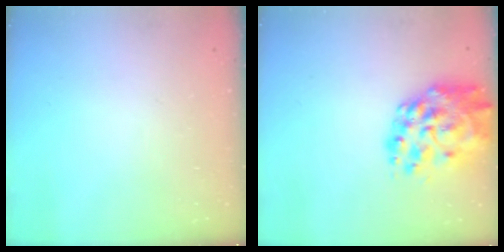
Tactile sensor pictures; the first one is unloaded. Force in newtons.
{"total": 17.0, "press": 16.0, "slide": 5.6}